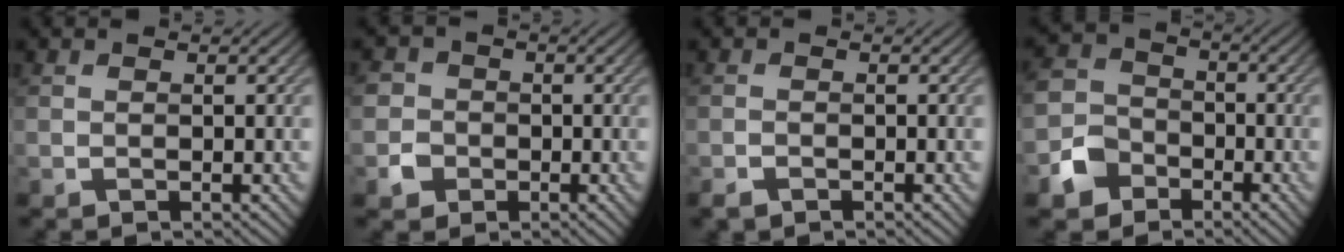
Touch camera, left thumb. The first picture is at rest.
{"total": 3.0, "force": [-0.9, 2.8, 0.6], "torque": [-0.009, -0.003, -0.027]}
{"total": 1.3, "force": [-1.1, 0.5, 0.4], "torque": [-0.009, 0.002, -0.025]}
{"total": 6.2, "force": [-3.3, 4.7, 2.2], "torque": [-0.060, 0.001, -0.079]}